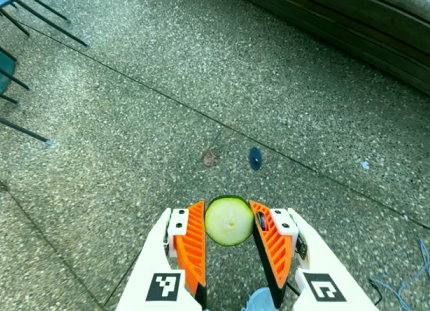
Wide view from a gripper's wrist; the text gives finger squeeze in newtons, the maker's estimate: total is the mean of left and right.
{"total": 7.1, "left": 6.9, "right": 7.3}